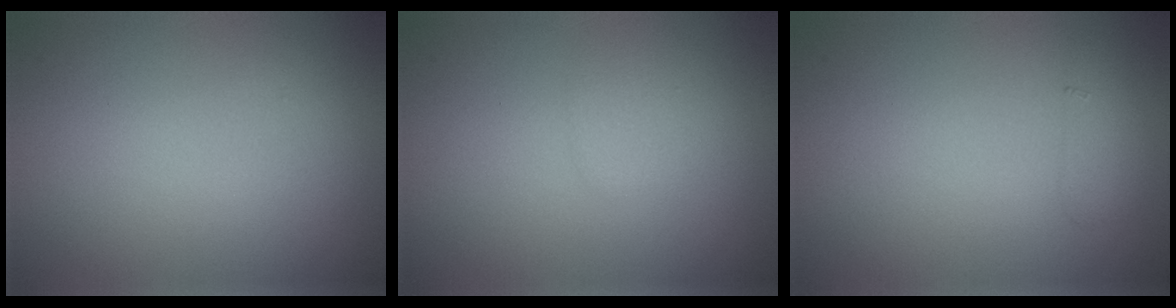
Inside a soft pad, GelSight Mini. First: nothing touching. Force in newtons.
{"total": 0.9, "press": 0.9, "slide": 0.1}
{"total": 1.0, "press": 1.0, "slide": 0.0}